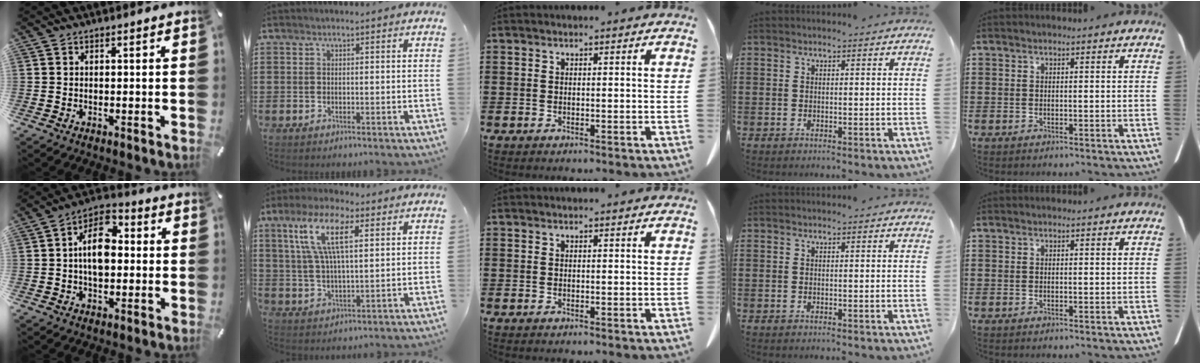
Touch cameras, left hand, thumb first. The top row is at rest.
{"thumb": {"total": 10.4, "force": [0.2, 6.8, 7.9], "torque": [-0.133, 0.010, 0.001]}, "index": {"total": 10.8, "force": [4.6, 3.9, 8.9], "torque": [-0.184, 0.015, 0.082]}}